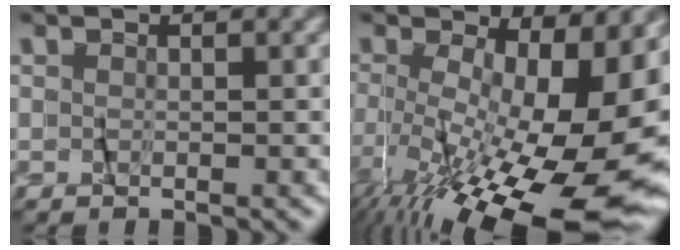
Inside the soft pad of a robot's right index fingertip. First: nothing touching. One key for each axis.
{"total": 12.7, "fx": -6.0, "fy": 3.7, "fz": 10.5, "tx": -0.148, "ty": -0.043, "tz": -0.069}